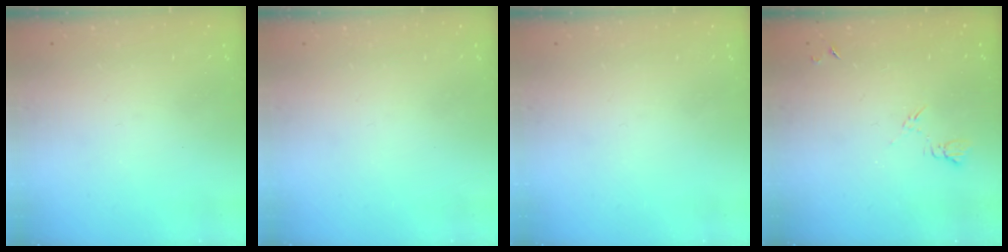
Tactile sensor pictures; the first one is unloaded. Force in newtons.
{"total": 0.0}
{"total": 0.0}
{"total": 5.2, "press": 5.1, "slide": 0.7}